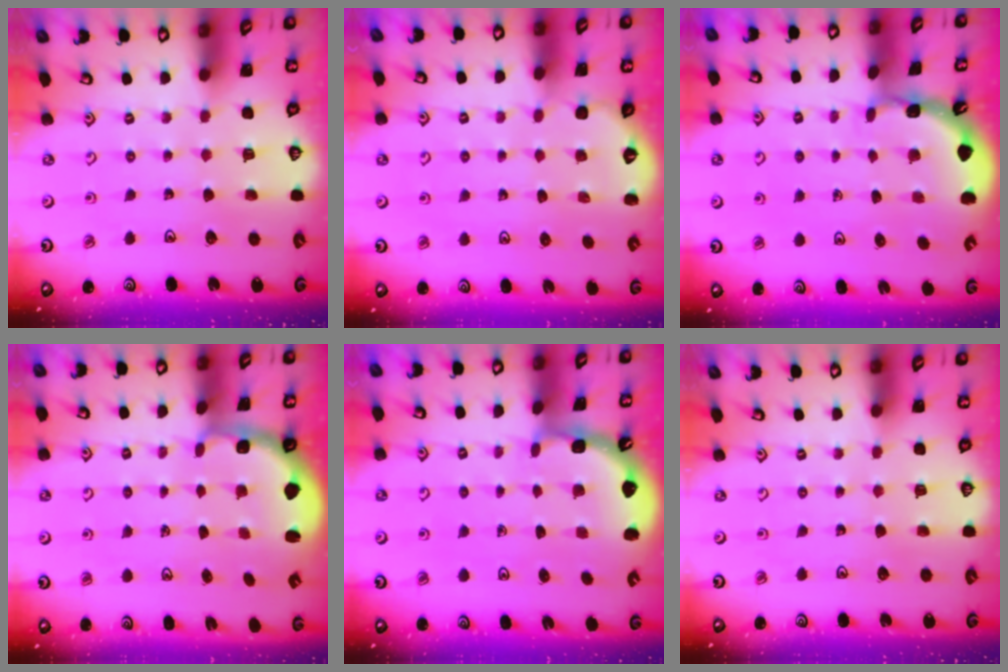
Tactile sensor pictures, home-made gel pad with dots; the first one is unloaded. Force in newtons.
{"total": 1.9, "press": 0.7, "slide": 1.8}
{"total": 1.7, "press": 1.6, "slide": 0.1}
{"total": 2.4, "press": 1.2, "slide": 2.1}
{"total": 2.0, "press": 2.0, "slide": 0.2}
{"total": 0.0}